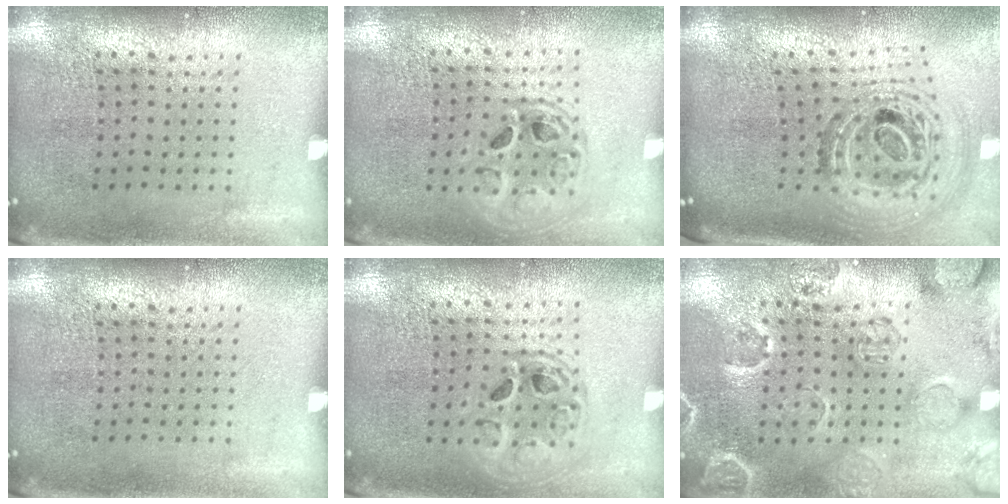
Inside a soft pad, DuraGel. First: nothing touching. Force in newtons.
{"total": 1.6, "press": 1.4, "slide": 0.7}
{"total": 1.9, "press": 1.5, "slide": 1.0}
{"total": 0.0}
{"total": 1.6, "press": 1.4, "slide": 0.7}
{"total": 2.4, "press": 2.1, "slide": 1.3}